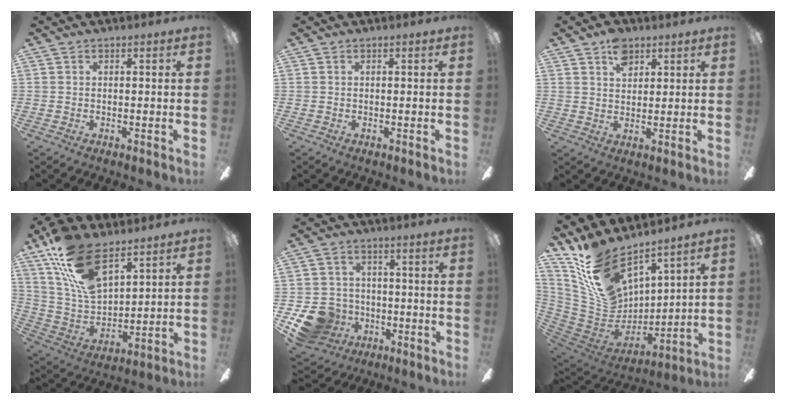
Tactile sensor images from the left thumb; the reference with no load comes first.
{"total": 0.0}
{"total": 5.9, "force": [3.5, 3.6, 3.0], "torque": [-0.038, -0.007, 0.060]}
{"total": 17.8, "force": [11.5, 7.9, 11.0], "torque": [-0.242, -0.060, 0.207]}
{"total": 11.8, "force": [-5.4, 9.6, 4.2], "torque": [-0.106, 0.034, -0.090]}
{"total": 17.5, "force": [13.3, 8.1, 7.9], "torque": [-0.180, -0.089, 0.250]}